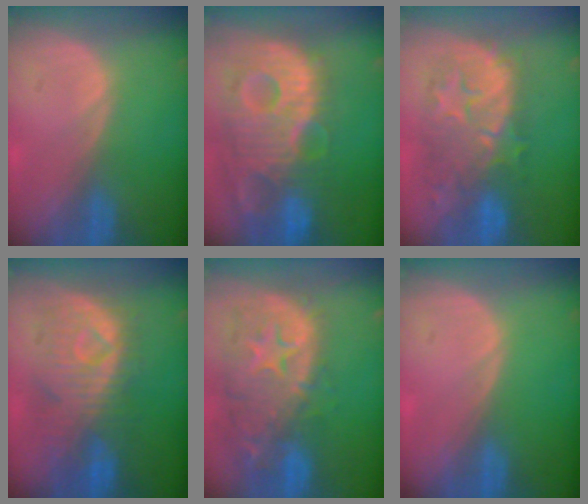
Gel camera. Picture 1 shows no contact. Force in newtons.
{"total": 13.8, "press": 12.0, "slide": 6.8}
{"total": 10.1, "press": 9.6, "slide": 3.0}
{"total": 9.6, "press": 9.2, "slide": 3.0}
{"total": 14.0, "press": 11.3, "slide": 8.3}
{"total": 0.0}